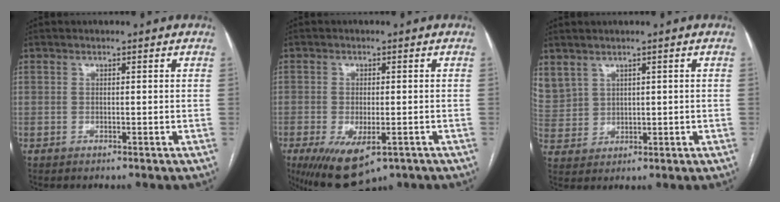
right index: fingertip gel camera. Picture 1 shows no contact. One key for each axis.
{"total": 10.3, "fx": -5.4, "fy": 4.3, "fz": 7.6, "tx": -0.142, "ty": -0.024, "tz": -0.076}
{"total": 9.3, "fx": 4.7, "fy": 7.3, "fz": 3.4, "tx": -0.116, "ty": 0.025, "tz": 0.119}